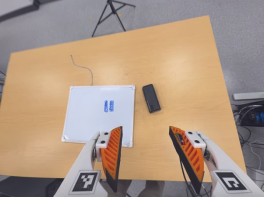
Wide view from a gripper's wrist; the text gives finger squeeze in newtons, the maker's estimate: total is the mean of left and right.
{"total": 0.0}